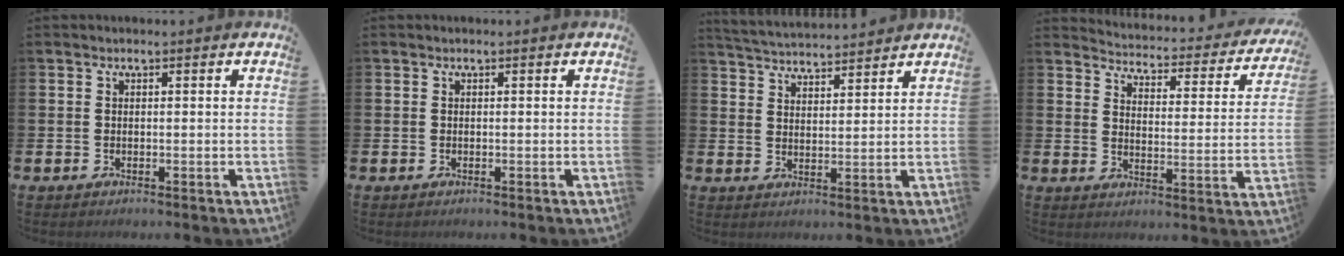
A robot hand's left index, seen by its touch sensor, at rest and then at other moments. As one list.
[{"total": 0.0}, {"total": 4.5, "force": [4.5, 0.1, -0.2], "torque": [-0.015, -0.028, 0.082]}, {"total": 3.6, "force": [3.4, 0.9, 0.7], "torque": [-0.030, -0.039, 0.048]}]